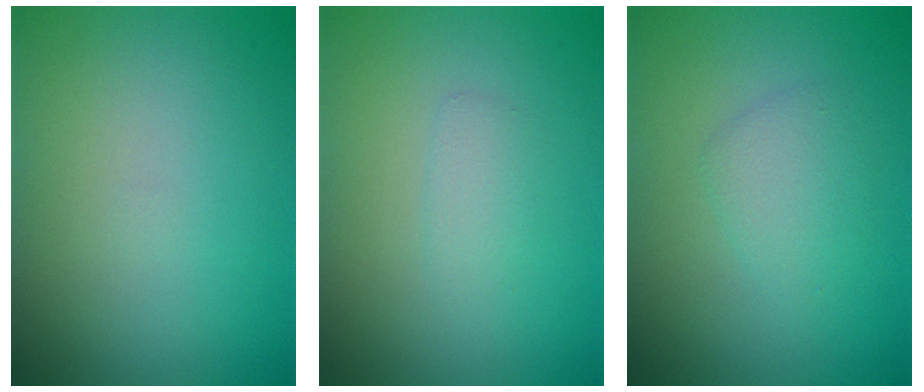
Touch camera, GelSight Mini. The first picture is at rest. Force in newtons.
{"total": 1.2, "press": 1.2, "slide": 0.0}
{"total": 2.0, "press": 2.0, "slide": 0.1}